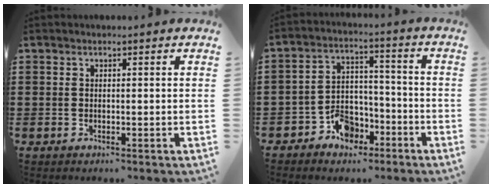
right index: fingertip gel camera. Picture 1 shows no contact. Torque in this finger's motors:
{"motor_torque": [0.02, -0.05, 0.10, 0.07]}